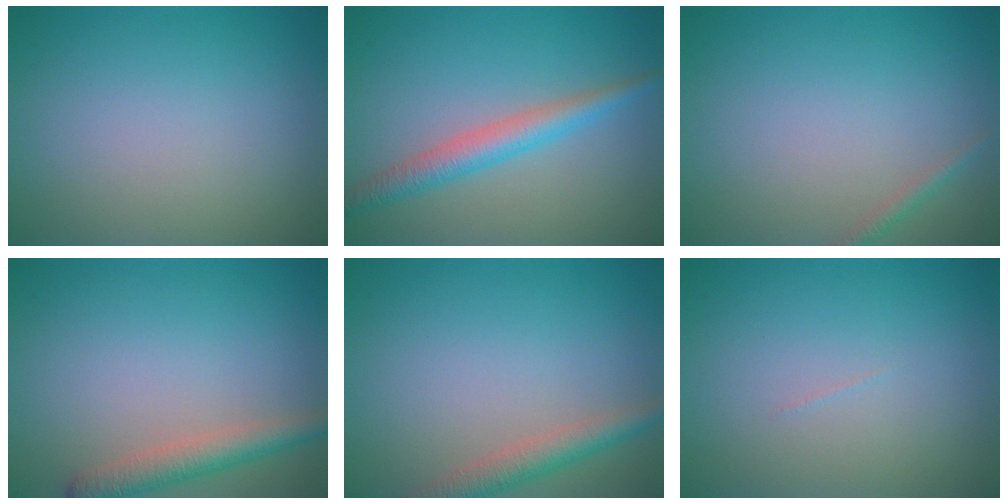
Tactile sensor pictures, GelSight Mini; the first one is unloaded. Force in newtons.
{"total": 3.3, "press": 3.3, "slide": 0.1}
{"total": 0.9, "press": 0.9, "slide": 0.0}
{"total": 3.1, "press": 3.1, "slide": 0.2}
{"total": 3.0, "press": 2.9, "slide": 0.1}
{"total": 0.0}